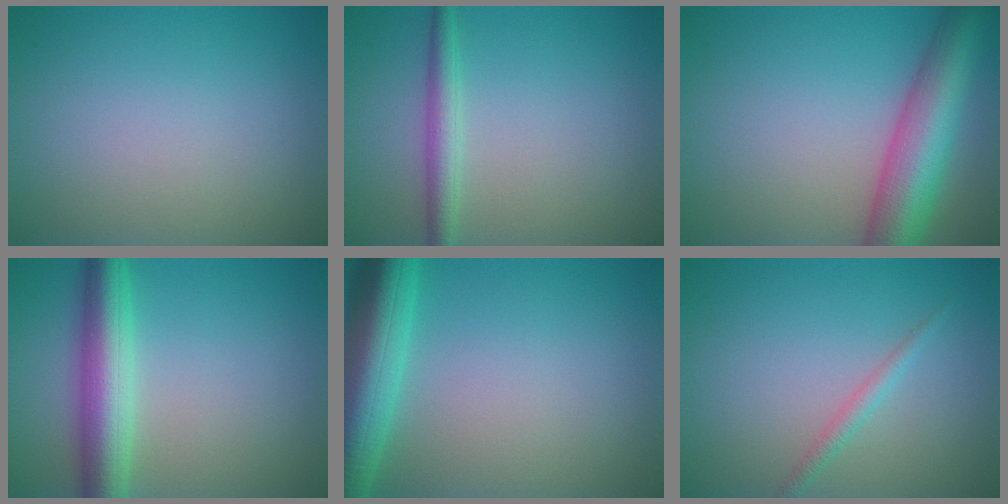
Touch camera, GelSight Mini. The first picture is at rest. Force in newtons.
{"total": 2.4, "press": 2.4, "slide": 0.0}
{"total": 8.7, "press": 8.7, "slide": 0.2}
{"total": 6.1, "press": 6.1, "slide": 0.1}
{"total": 8.2, "press": 8.1, "slide": 0.4}
{"total": 1.3, "press": 1.3, "slide": 0.1}